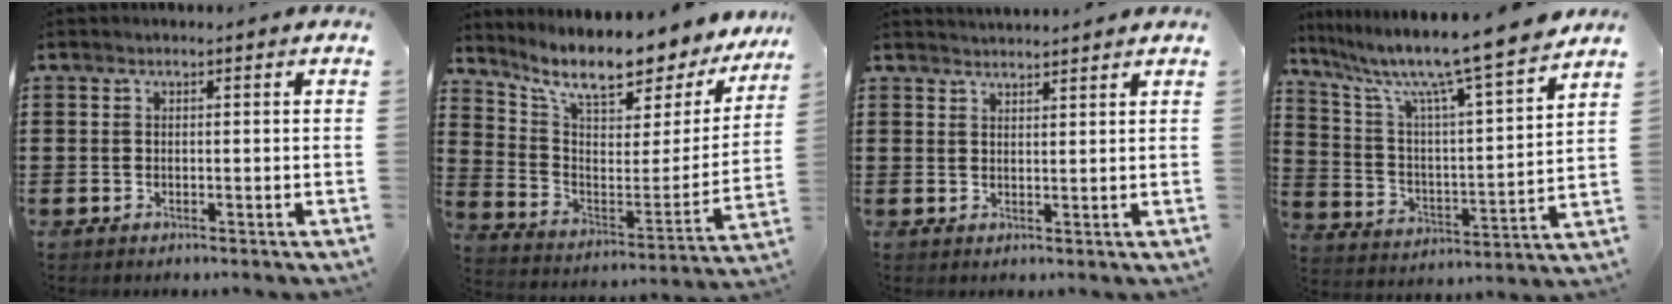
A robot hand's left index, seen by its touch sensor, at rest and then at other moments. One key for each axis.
{"total": 9.9, "fx": 8.2, "fy": 2.0, "fz": 5.1, "tx": -0.113, "ty": -0.071, "tz": 0.134}
{"total": 1.9, "fx": 1.9, "fy": -0.2, "fz": -0.1, "tx": -0.003, "ty": -0.004, "tz": 0.038}
{"total": 10.5, "fx": 8.9, "fy": -0.1, "fz": 5.7, "tx": -0.138, "ty": -0.071, "tz": 0.139}